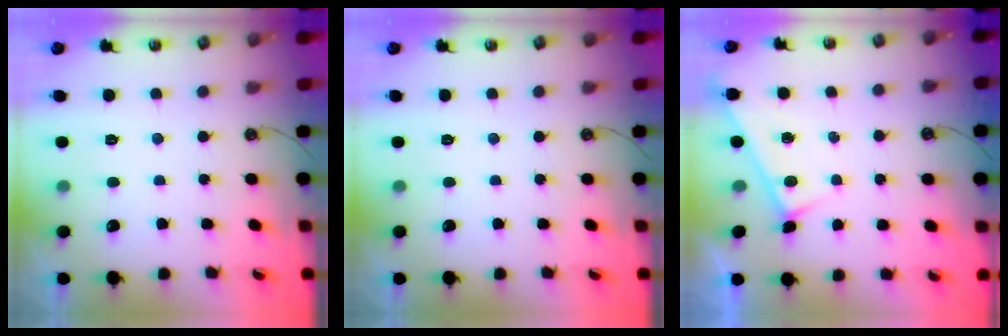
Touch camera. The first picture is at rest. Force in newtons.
{"total": 0.0}
{"total": 2.8, "press": 2.8, "slide": 0.1}